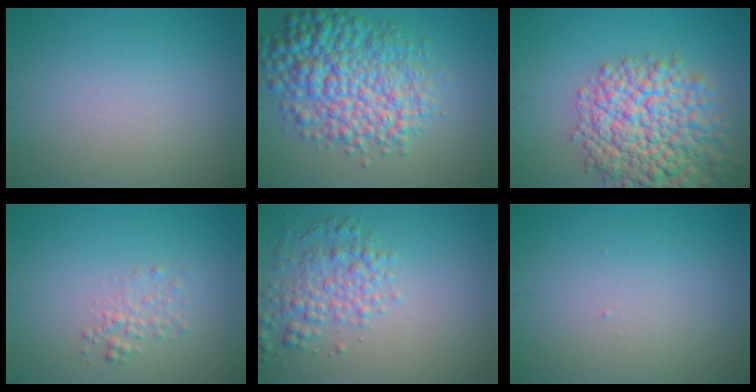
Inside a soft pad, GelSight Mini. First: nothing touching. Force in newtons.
{"total": 9.8, "press": 9.8, "slide": 0.2}
{"total": 11.0, "press": 11.0, "slide": 0.5}
{"total": 1.5, "press": 1.5, "slide": 0.0}
{"total": 3.6, "press": 3.6, "slide": 0.2}
{"total": 0.0}